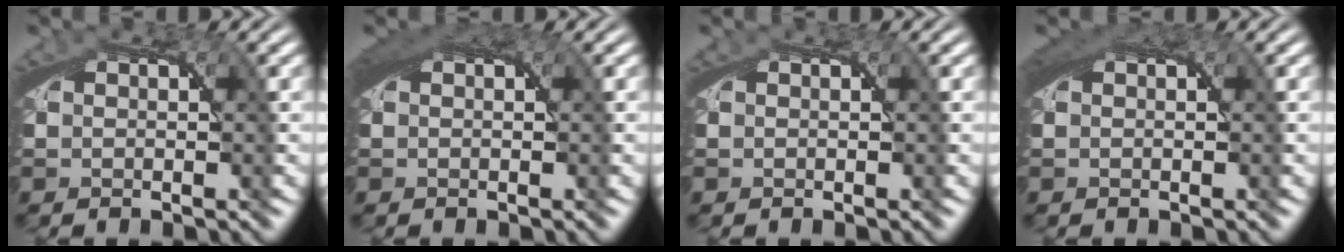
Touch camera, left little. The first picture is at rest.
{"total": 1.9, "force": [0.8, 1.0, 1.5], "torque": [-0.030, -0.001, 0.012]}
{"total": 0.0}
{"total": 1.6, "force": [0.7, 0.8, 1.2], "torque": [-0.024, -0.001, 0.011]}